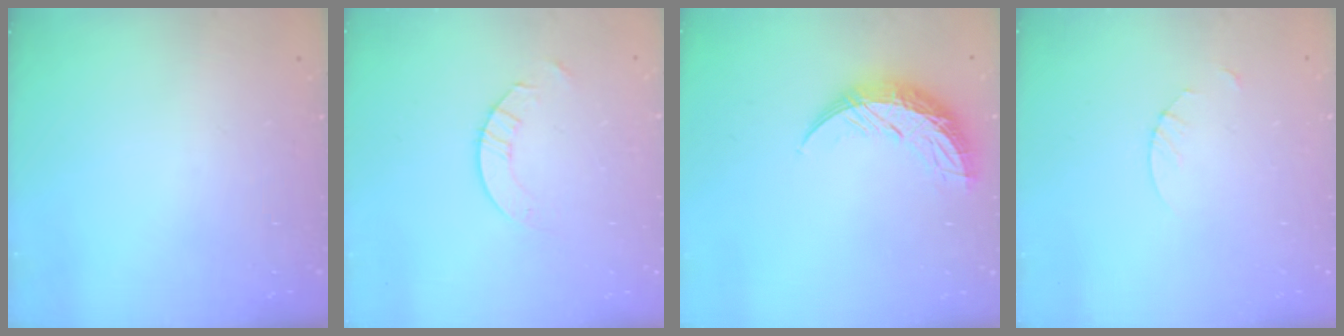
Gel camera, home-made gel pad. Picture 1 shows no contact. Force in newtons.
{"total": 2.0, "press": 2.0, "slide": 0.2}
{"total": 9.7, "press": 9.7, "slide": 0.9}
{"total": 1.8, "press": 1.8, "slide": 0.2}